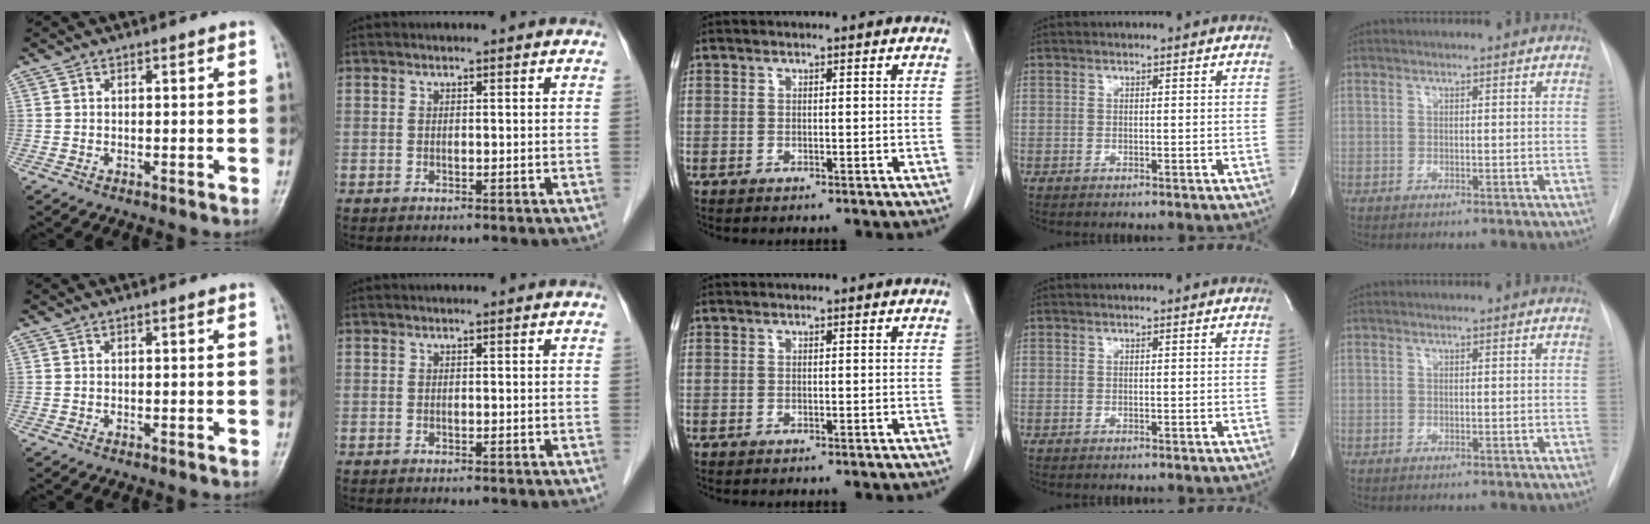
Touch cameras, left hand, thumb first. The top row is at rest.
{}